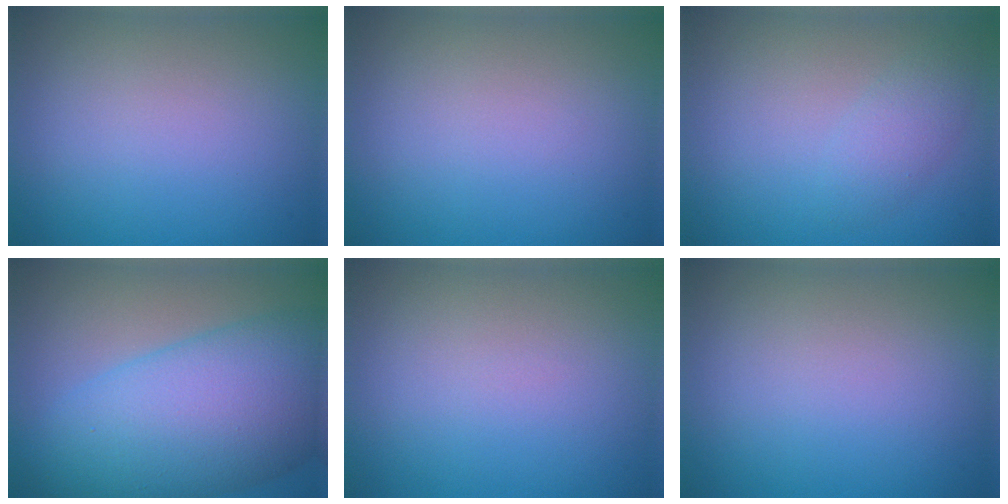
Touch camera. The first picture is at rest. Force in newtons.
{"total": 0.0}
{"total": 2.0, "press": 2.0, "slide": 0.2}
{"total": 12.2, "press": 12.2, "slide": 0.3}
{"total": 0.0}
{"total": 0.0}